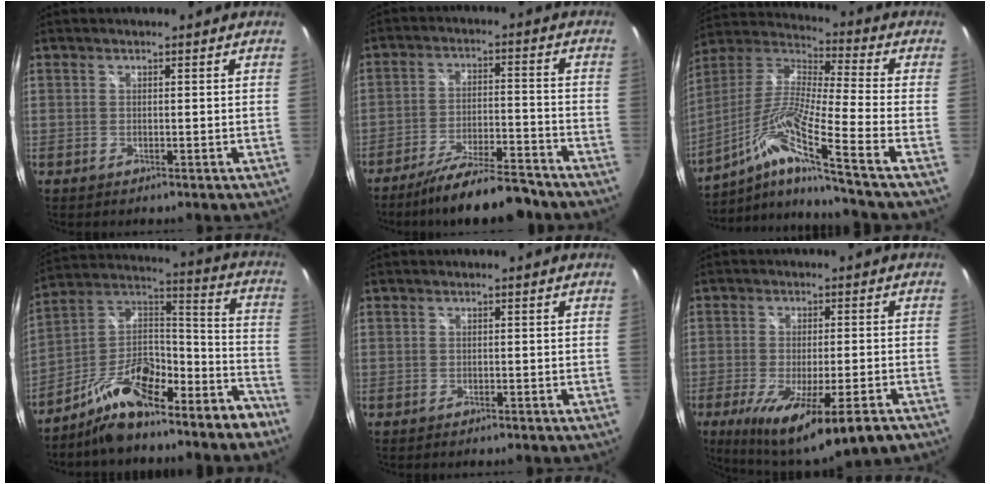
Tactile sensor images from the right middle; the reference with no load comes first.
{"total": 14.4, "force": [-12.6, 2.0, 6.8], "torque": [-0.133, -0.015, -0.198]}
{"total": 17.6, "force": [-10.8, -1.8, 13.8], "torque": [-0.227, -0.053, -0.196]}
{"total": 17.8, "force": [-12.6, 6.6, 10.8], "torque": [-0.180, 0.032, -0.207]}
{"total": 0.9, "force": [-0.9, 0.3, 0.3], "torque": [-0.007, -0.004, -0.015]}
{"total": 16.8, "force": [-10.2, 3.0, 13.0], "torque": [-0.231, -0.066, -0.156]}